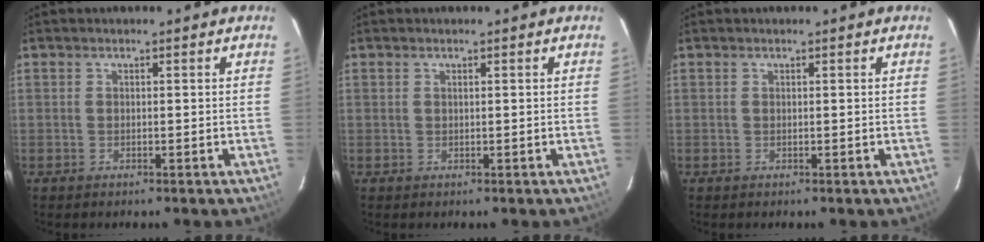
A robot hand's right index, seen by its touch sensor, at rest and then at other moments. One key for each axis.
{"total": 0.0}
{"total": 0.0}